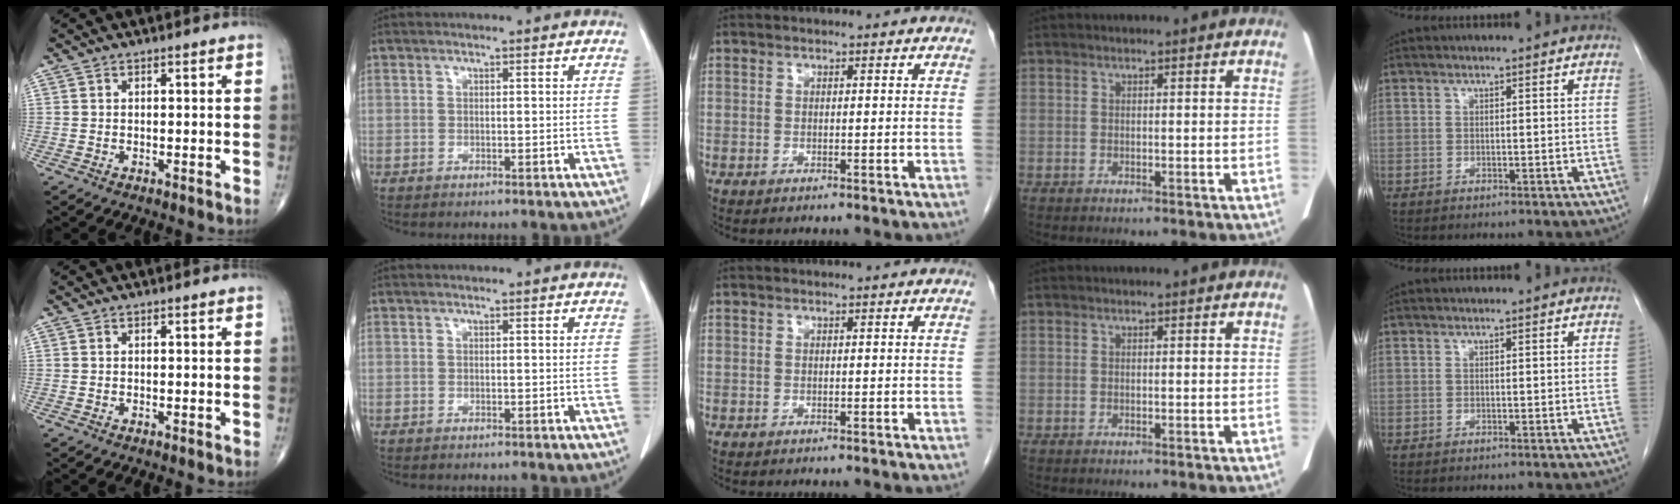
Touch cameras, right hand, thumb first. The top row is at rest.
{}